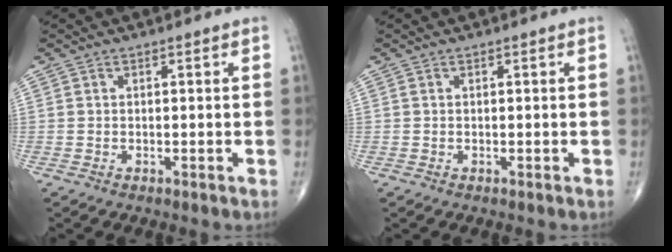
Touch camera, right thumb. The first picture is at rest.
{"total": 0.0}